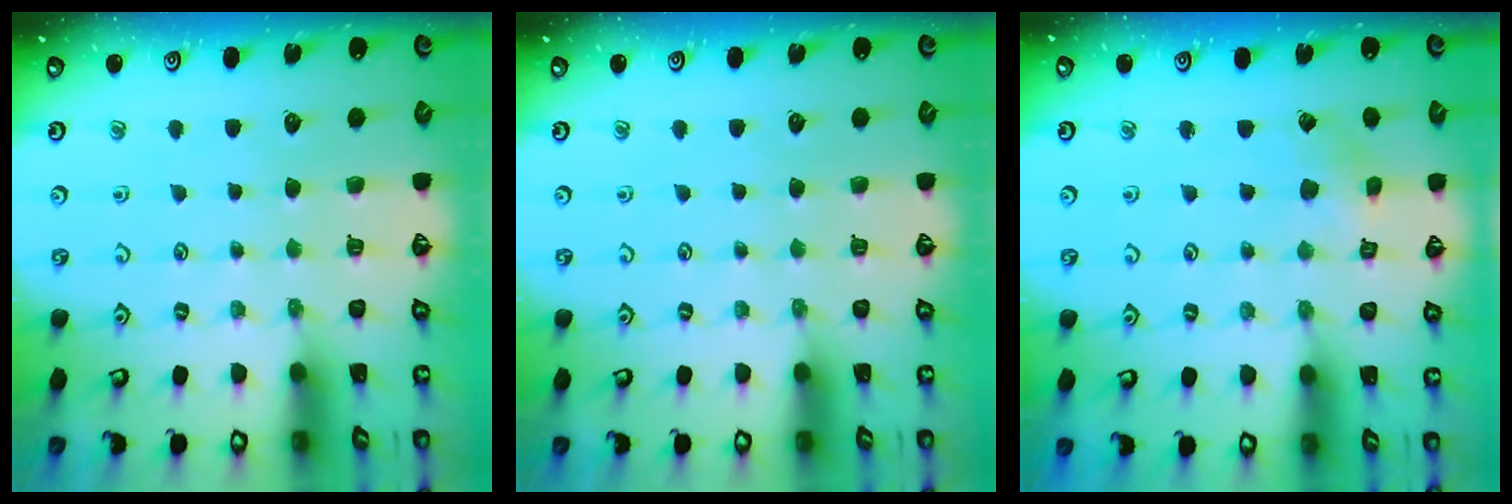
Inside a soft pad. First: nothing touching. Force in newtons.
{"total": 0.0}
{"total": 2.4, "press": 2.4, "slide": 0.2}